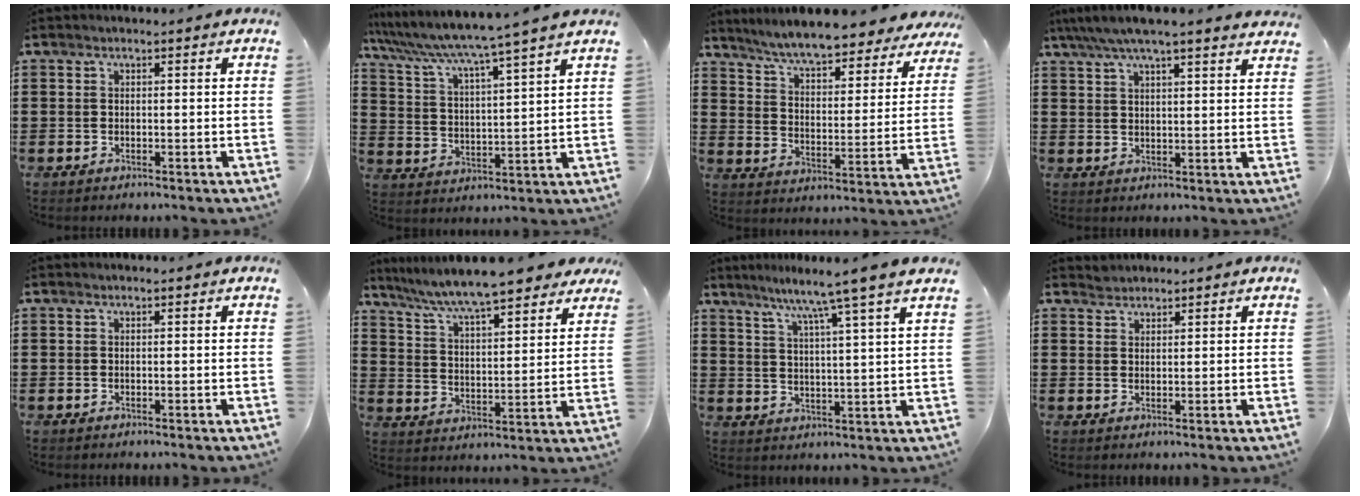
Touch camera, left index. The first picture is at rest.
{"total": 5.3, "force": [4.5, -1.3, 2.4], "torque": [-0.071, -0.044, 0.068]}
{"total": 7.1, "force": [6.7, 0.0, 2.5], "torque": [-0.078, -0.044, 0.115]}
{"total": 4.9, "force": [4.2, 0.6, 2.4], "torque": [-0.058, -0.010, 0.075]}
{"total": 0.0}
{"total": 8.2, "force": [7.3, 0.5, 3.7], "torque": [-0.103, -0.035, 0.123]}
{"total": 6.9, "force": [5.6, -1.7, 3.6], "torque": [-0.090, -0.036, 0.089]}
{"total": 1.4, "force": [1.3, 0.4, -0.2], "torque": [0.000, 0.000, 0.028]}